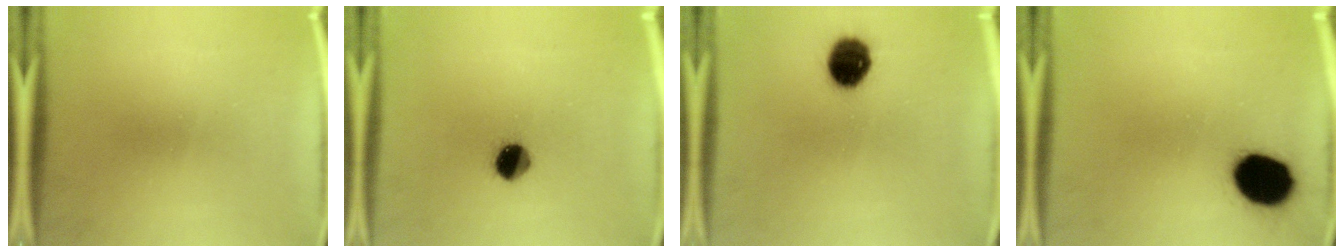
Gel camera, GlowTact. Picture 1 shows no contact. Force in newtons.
{"total": 6.5}
{"total": 9.4}
{"total": 14.4}